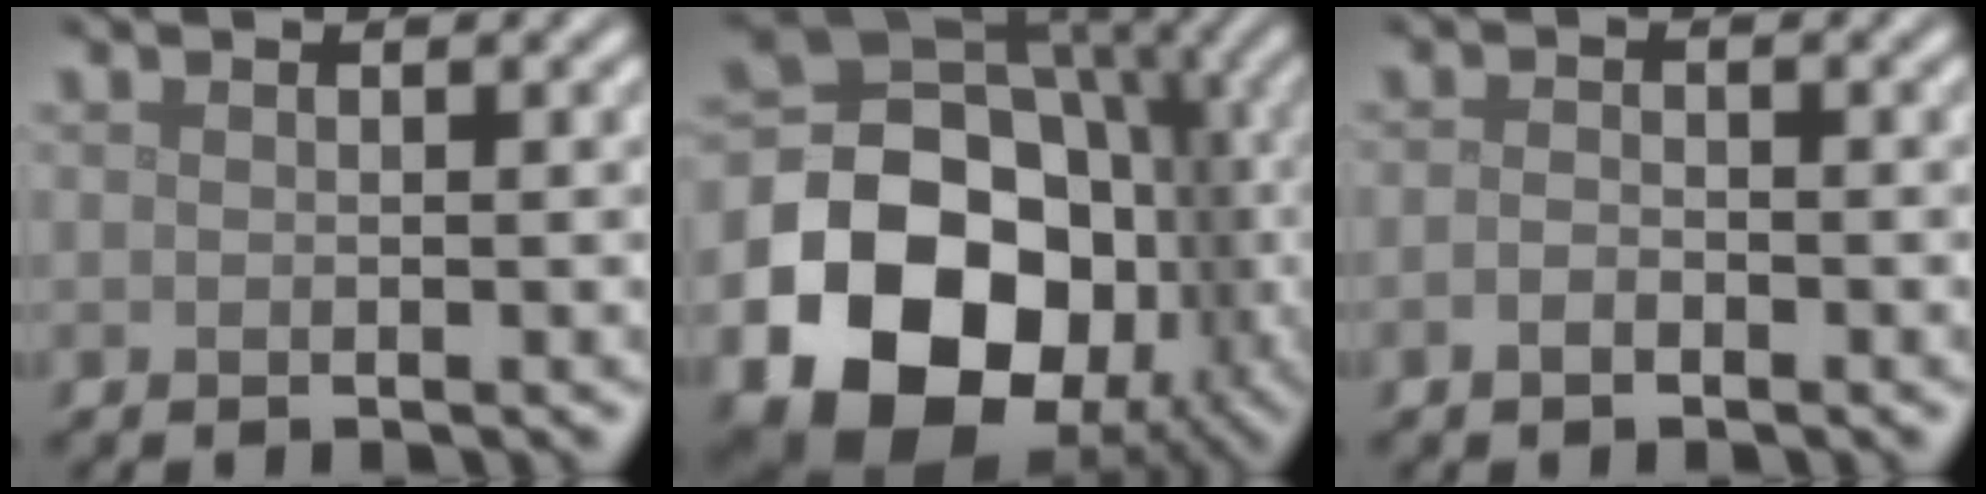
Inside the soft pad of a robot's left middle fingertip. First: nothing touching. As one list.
[{"total": 21.4, "force": [-6.8, 17.4, 10.4], "torque": [-0.163, -0.037, -0.125]}, {"total": 1.1, "force": [-0.7, 0.6, 0.7], "torque": [-0.015, 0.000, -0.015]}]